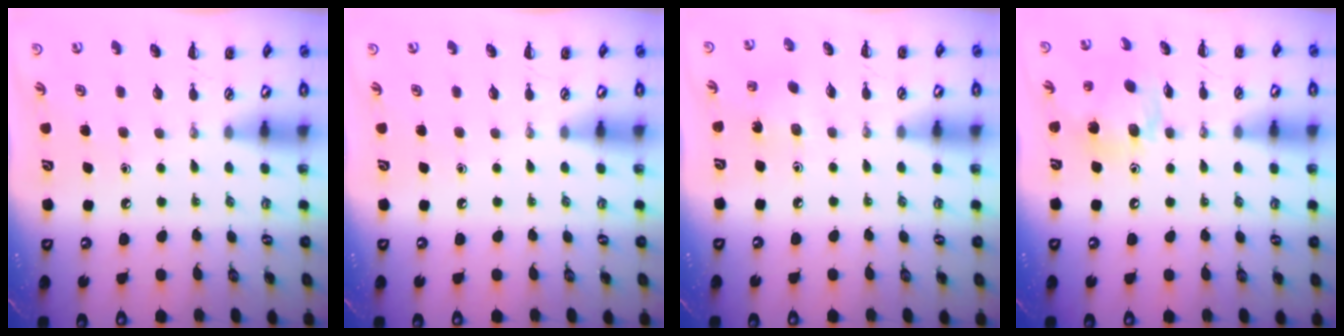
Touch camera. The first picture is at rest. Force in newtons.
{"total": 0.0}
{"total": 2.9, "press": 2.8, "slide": 0.9}
{"total": 13.4, "press": 12.9, "slide": 3.5}